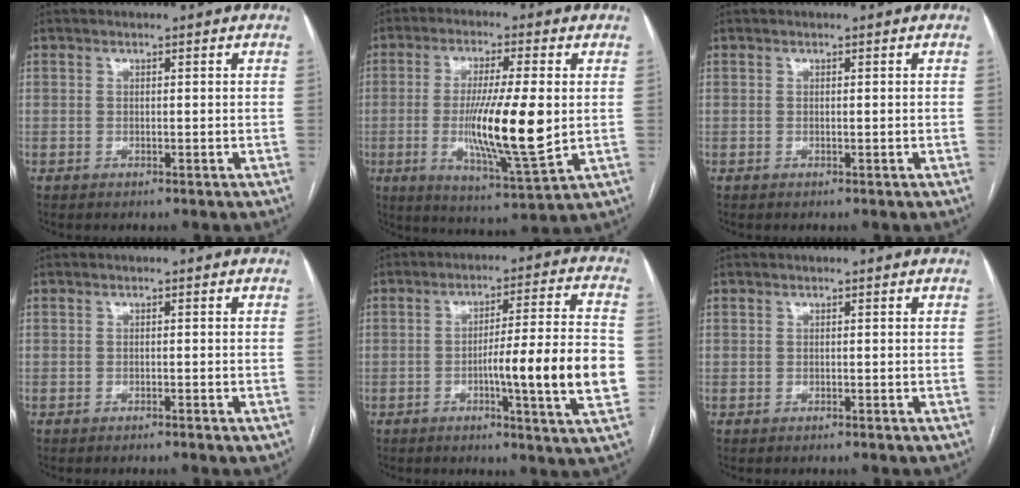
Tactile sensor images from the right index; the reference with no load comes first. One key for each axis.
{"total": 13.8, "fx": -0.7, "fy": 1.0, "fz": 13.7, "tx": -0.251, "ty": -0.024, "tz": -0.011}
{"total": 0.0}
{"total": 1.1, "fx": -0.8, "fy": 0.0, "fz": 0.8, "tx": -0.012, "ty": 0.000, "tz": -0.009}
{"total": 14.1, "fx": -3.0, "fy": 0.1, "fz": 13.8, "tx": -0.207, "ty": 0.001, "tz": -0.047}
{"total": 0.0}